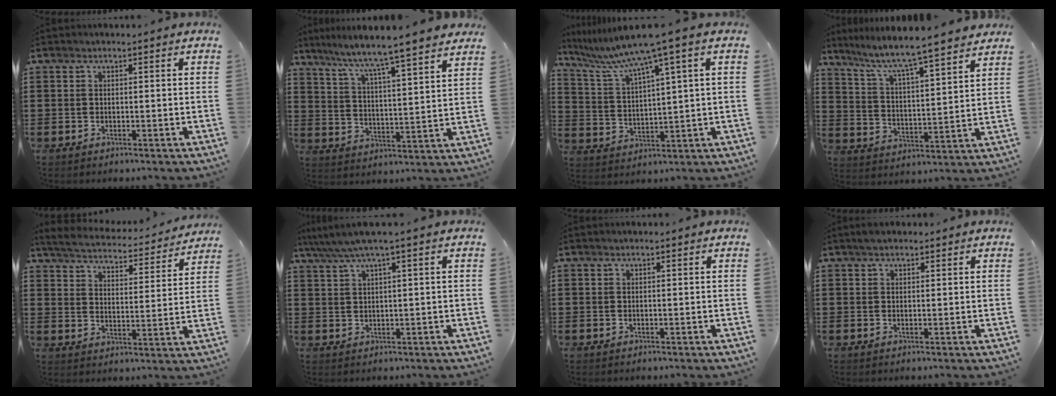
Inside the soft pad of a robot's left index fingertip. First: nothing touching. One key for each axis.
{"total": 6.0, "fx": 5.5, "fy": -1.2, "fz": 2.3, "tx": -0.069, "ty": -0.048, "tz": 0.084}
{"total": 8.7, "fx": 6.1, "fy": -0.4, "fz": 6.2, "tx": -0.148, "ty": -0.042, "tz": 0.097}
{"total": 6.0, "fx": 5.3, "fy": -0.5, "fz": 2.7, "tx": -0.075, "ty": -0.044, "tz": 0.084}
{"total": 4.6, "fx": 4.5, "fy": 0.1, "fz": 1.0, "tx": -0.045, "ty": -0.034, "tz": 0.073}
{"total": 3.5, "fx": 2.0, "fy": -0.2, "fz": 2.9, "tx": -0.060, "ty": -0.003, "tz": 0.033}
{"total": 0.0}
{"total": 1.5, "fx": 1.3, "fy": 0.5, "fz": 0.5, "tx": -0.012, "ty": 0.003, "tz": 0.025}